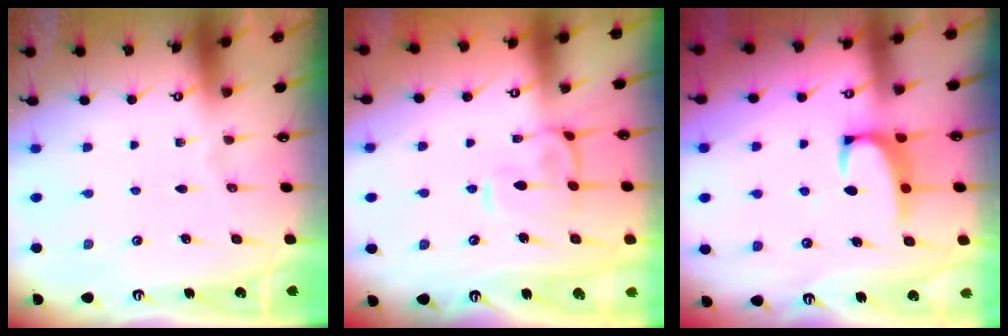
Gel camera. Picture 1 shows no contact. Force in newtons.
{"total": 3.9, "press": 3.8, "slide": 1.0}
{"total": 3.1, "press": 3.0, "slide": 0.8}